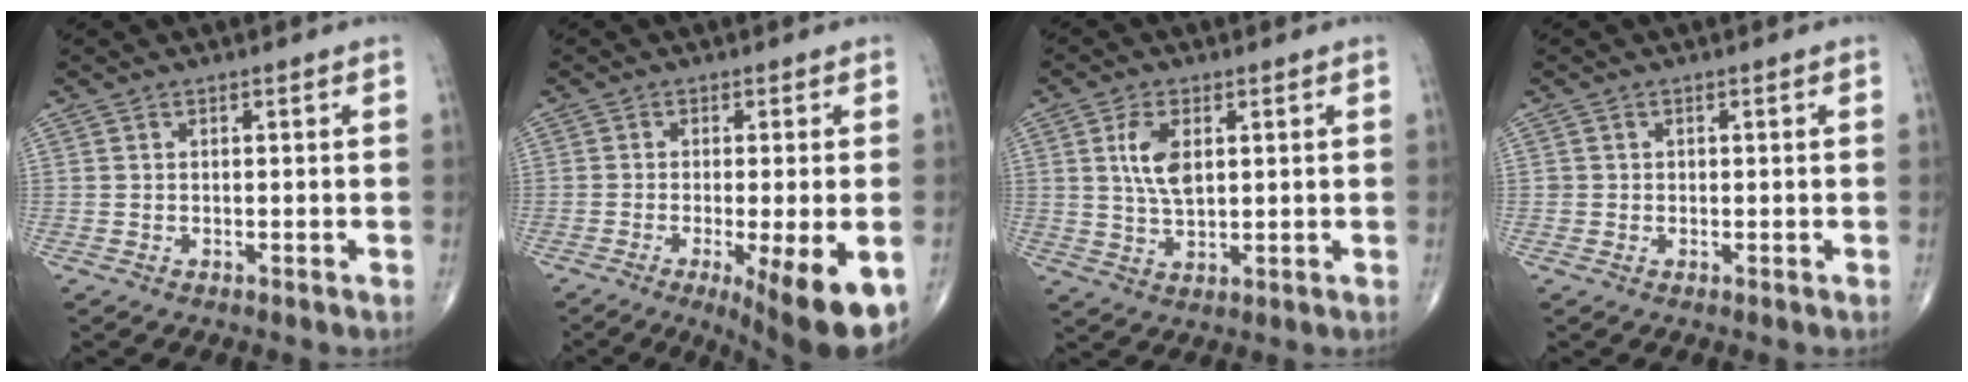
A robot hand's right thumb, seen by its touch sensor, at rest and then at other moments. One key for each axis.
{"total": 13.7, "fx": -5.5, "fy": 3.2, "fz": 12.2, "tx": -0.136, "ty": -0.015, "tz": -0.071}
{"total": 6.6, "fx": 1.7, "fy": 3.4, "fz": 5.4, "tx": -0.104, "ty": -0.007, "tz": 0.035}
{"total": 0.8, "fx": -0.1, "fy": 0.8, "fz": 0.0, "tx": 0.006, "ty": 0.005, "tz": -0.002}